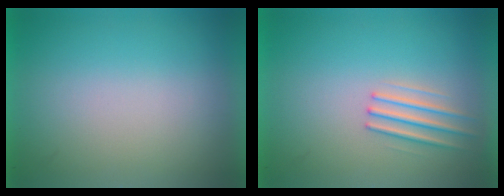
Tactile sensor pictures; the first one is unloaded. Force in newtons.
{"total": 2.4}